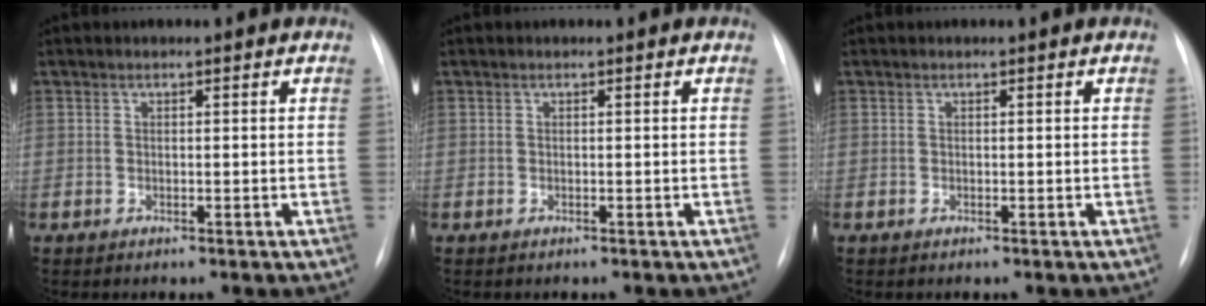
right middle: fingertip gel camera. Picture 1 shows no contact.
{"total": 0.0}
{"total": 0.0}